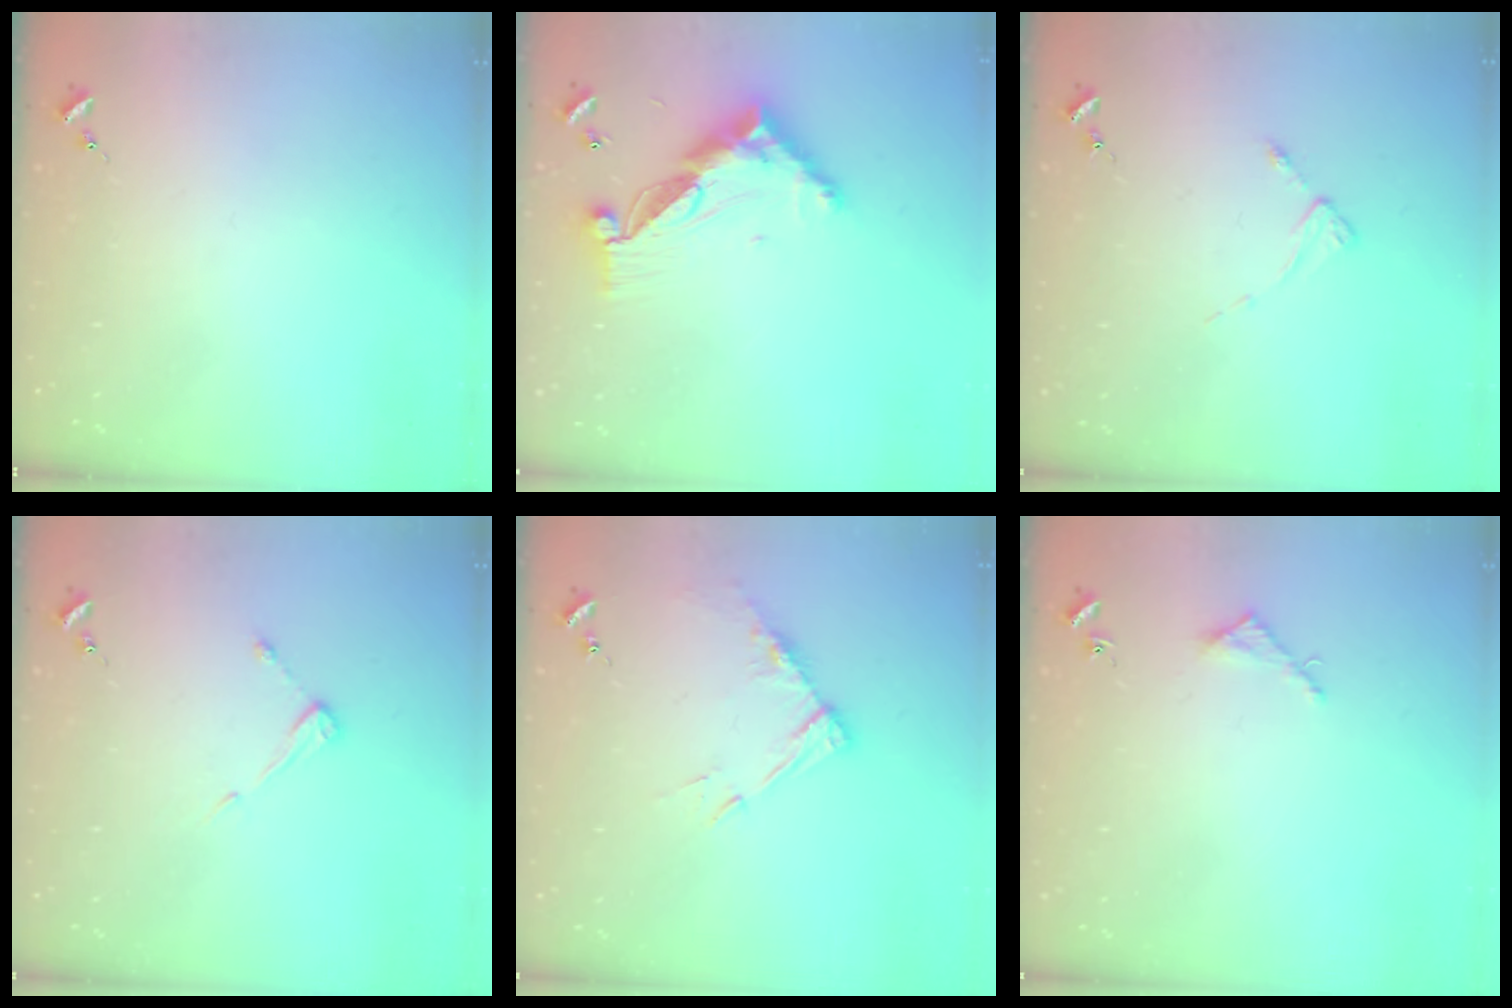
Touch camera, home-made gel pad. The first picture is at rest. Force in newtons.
{"total": 13.7, "press": 13.6, "slide": 1.0}
{"total": 2.4, "press": 2.4, "slide": 0.3}
{"total": 4.7, "press": 4.7, "slide": 0.4}
{"total": 9.1, "press": 9.1, "slide": 0.7}
{"total": 3.3, "press": 3.3, "slide": 0.3}